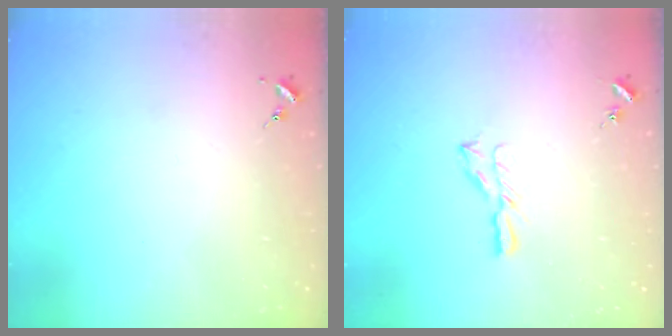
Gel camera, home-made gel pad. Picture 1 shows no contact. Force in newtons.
{"total": 5.1, "press": 5.1, "slide": 0.5}